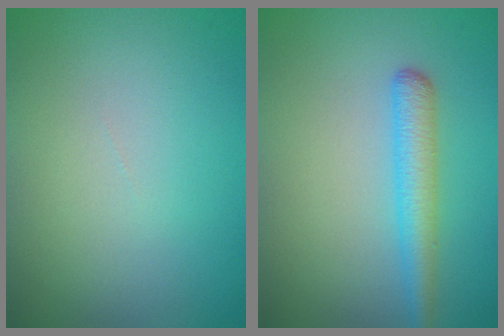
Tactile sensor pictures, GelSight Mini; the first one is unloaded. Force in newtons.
{"total": 2.9, "press": 2.9, "slide": 0.1}